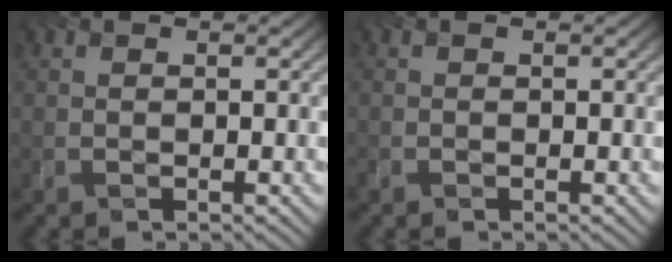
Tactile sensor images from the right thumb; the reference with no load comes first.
{"total": 0.0}